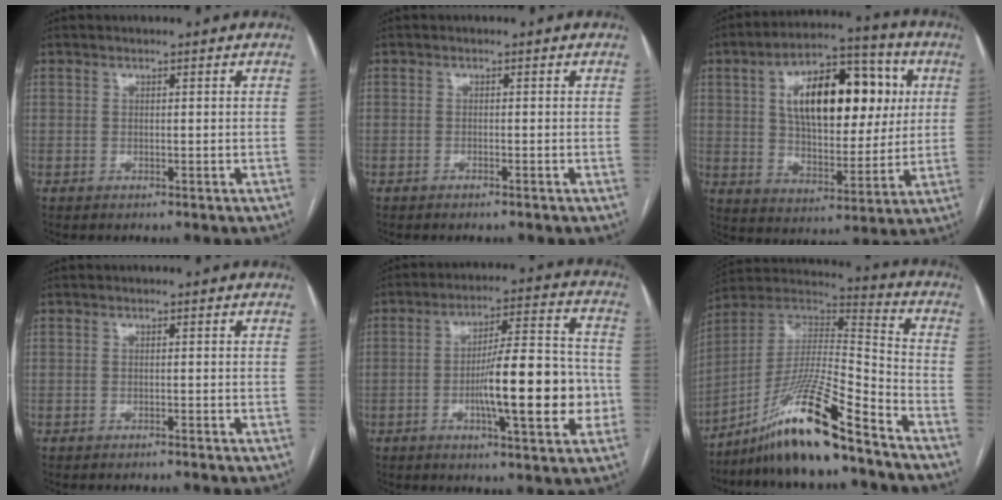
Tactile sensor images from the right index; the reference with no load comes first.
{"total": 0.8, "force": [-0.7, -0.3, 0.3], "torque": [-0.008, 0.000, -0.012]}
{"total": 18.5, "force": [4.9, 8.8, 15.5], "torque": [-0.250, 0.035, 0.078]}
{"total": 1.2, "force": [-1.1, -0.3, 0.3], "torque": [-0.007, 0.001, -0.016]}
{"total": 15.0, "force": [-3.3, 2.6, 14.4], "torque": [-0.225, 0.014, -0.048]}
{"total": 17.4, "force": [-12.8, 0.3, 11.8], "torque": [-0.225, 0.006, -0.230]}